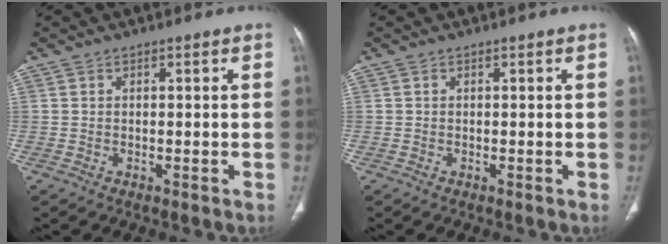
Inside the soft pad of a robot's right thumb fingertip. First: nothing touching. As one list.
[{"total": 0.0}]